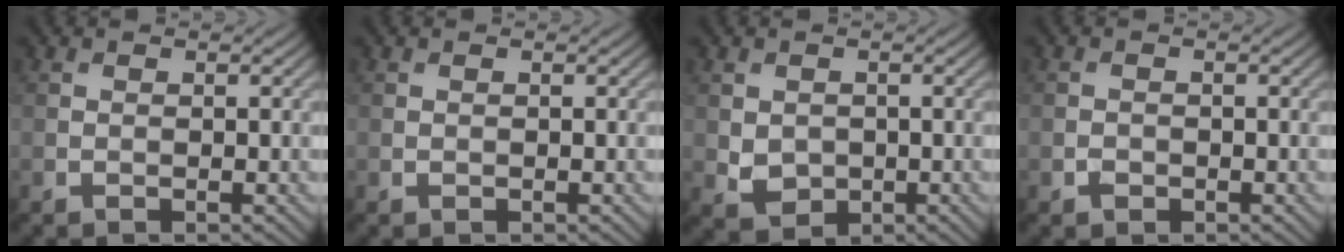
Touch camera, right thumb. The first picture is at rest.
{"total": 0.0}
{"total": 2.7, "force": [0.0, 2.5, 1.2], "torque": [-0.040, -0.007, 0.003]}
{"total": 0.8, "force": [-0.6, 0.6, 0.1], "torque": [-0.004, 0.002, -0.011]}